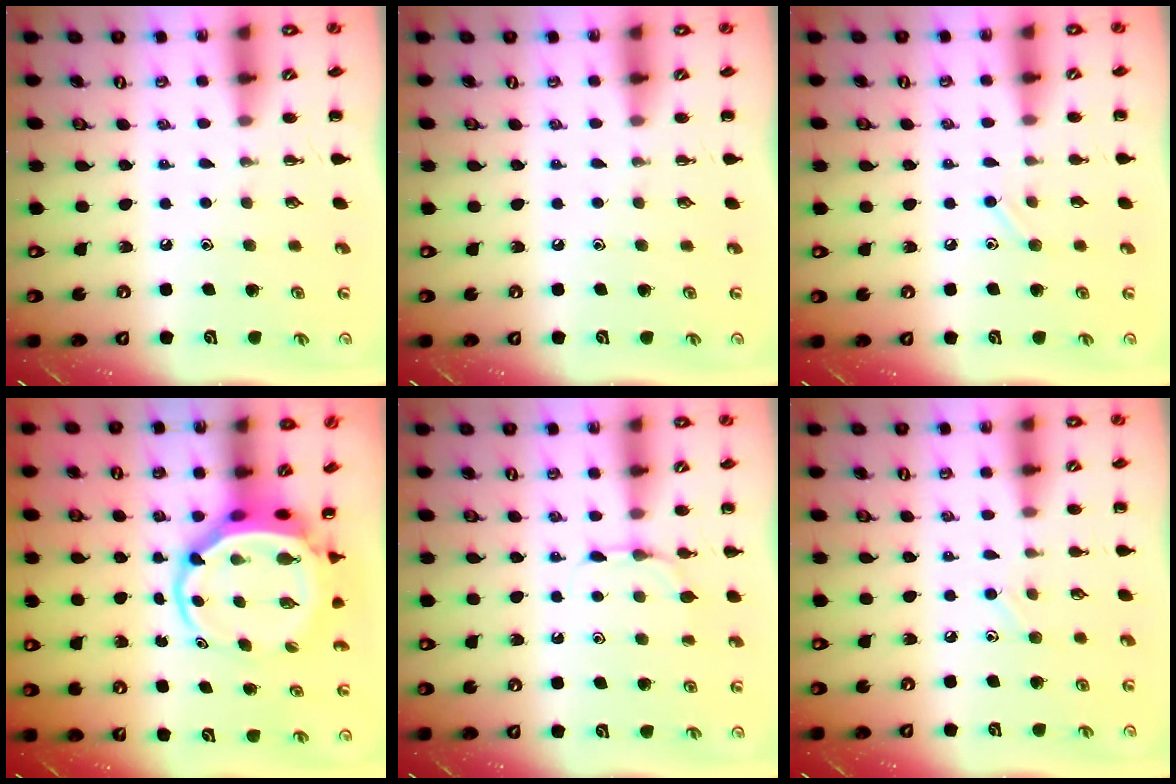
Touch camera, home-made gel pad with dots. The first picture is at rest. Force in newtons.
{"total": 0.0}
{"total": 5.9, "press": 5.6, "slide": 2.0}
{"total": 6.4, "press": 6.1, "slide": 2.0}
{"total": 4.9, "press": 4.6, "slide": 1.5}
{"total": 6.2, "press": 5.8, "slide": 2.0}